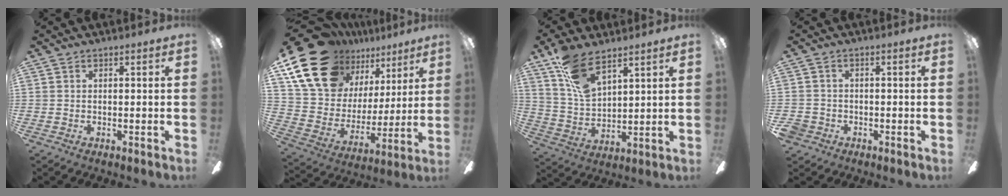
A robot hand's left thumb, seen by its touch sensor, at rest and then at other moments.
{"total": 21.2, "force": [14.6, 12.3, 9.4], "torque": [-0.176, -0.088, 0.280]}
{"total": 12.1, "force": [8.5, 4.9, 7.0], "torque": [-0.141, -0.034, 0.161]}
{"total": 3.0, "force": [-1.7, 2.3, 0.6], "torque": [-0.023, 0.004, -0.037]}